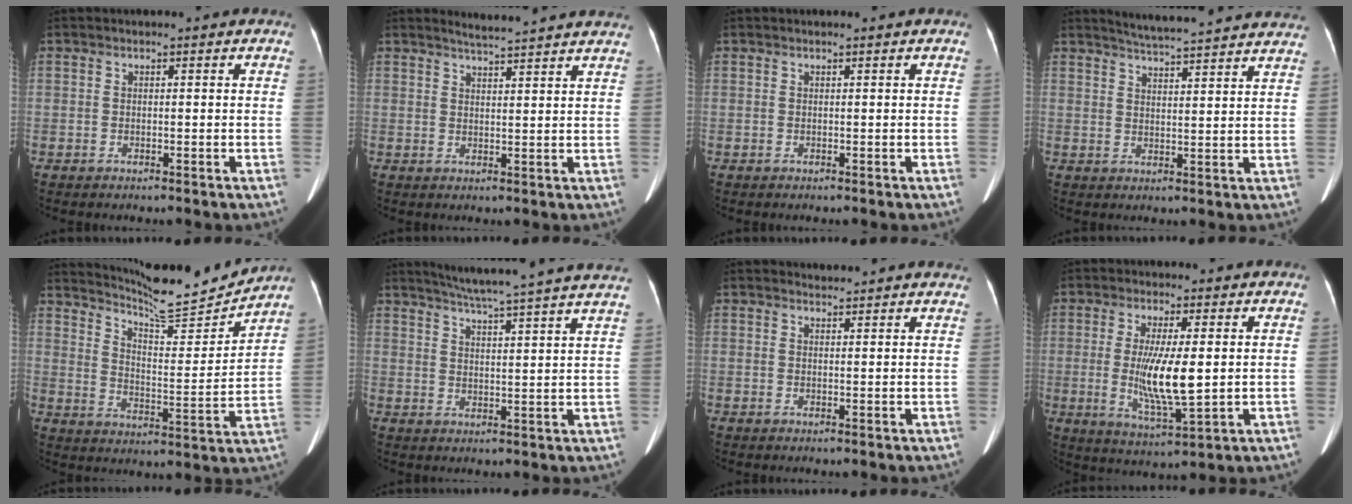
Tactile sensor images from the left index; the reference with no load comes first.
{"total": 8.1, "force": [7.7, -0.4, 2.4], "torque": [-0.044, 0.011, 0.091]}
{"total": 0.7, "force": [-0.7, -0.1, 0.0], "torque": [0.001, 0.005, -0.009]}
{"total": 16.9, "force": [16.0, 0.7, 5.6], "torque": [-0.087, -0.006, 0.201]}
{"total": 13.8, "force": [13.4, -0.3, 3.4], "torque": [-0.064, -0.035, 0.201]}
{"total": 19.7, "force": [17.5, -1.3, 8.8], "torque": [-0.147, -0.020, 0.225]}
{"total": 3.7, "force": [3.6, 0.4, -0.1], "torque": [-0.004, 0.006, 0.034]}
{"total": 9.3, "force": [-0.8, 1.4, 9.1], "torque": [-0.179, -0.022, -0.008]}